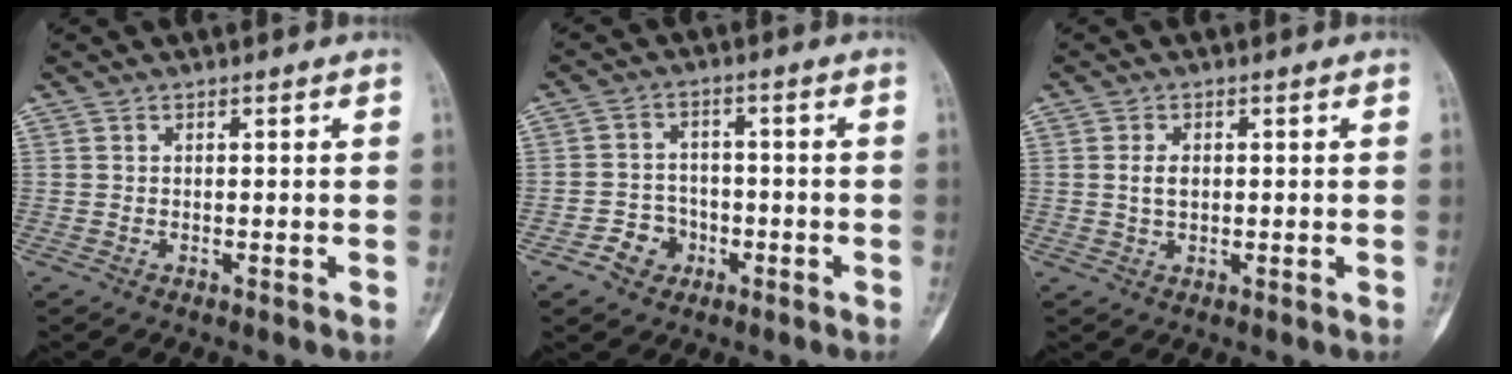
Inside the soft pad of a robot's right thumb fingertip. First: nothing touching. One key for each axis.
{"total": 5.5, "fx": -2.7, "fy": 4.6, "fz": 1.4, "tx": 0.010, "ty": 0.022, "tz": -0.044}
{"total": 2.6, "fx": 0.2, "fy": 1.7, "fz": 2.0, "tx": -0.033, "ty": 0.001, "tz": 0.004}